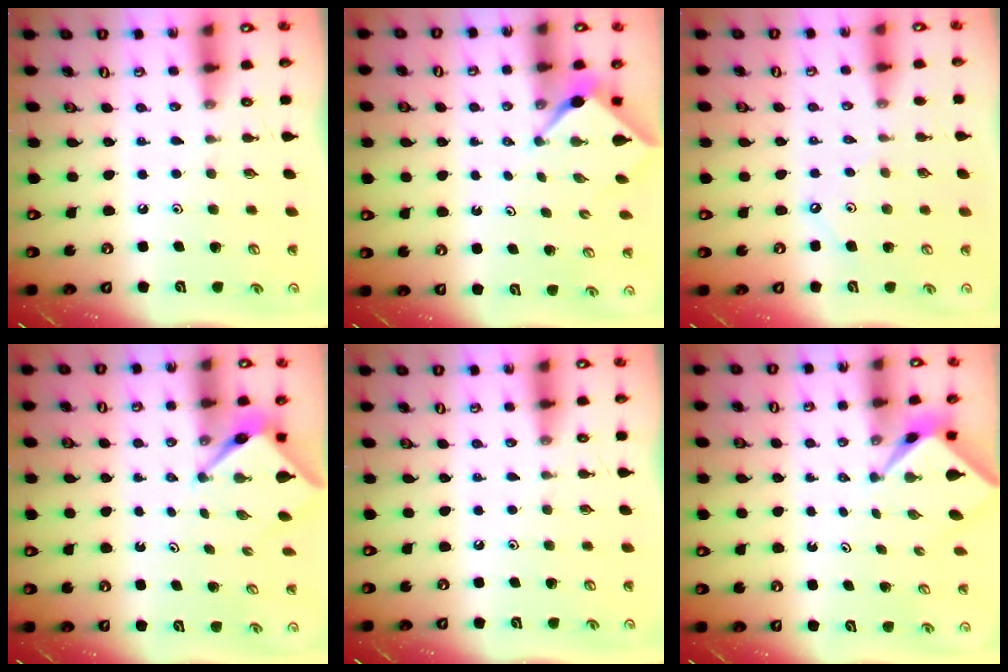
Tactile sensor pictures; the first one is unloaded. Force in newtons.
{"total": 2.5, "press": 2.5, "slide": 0.3}
{"total": 2.8, "press": 2.8, "slide": 0.5}
{"total": 3.9, "press": 3.9, "slide": 0.3}
{"total": 0.0}
{"total": 1.6, "press": 1.6, "slide": 0.3}